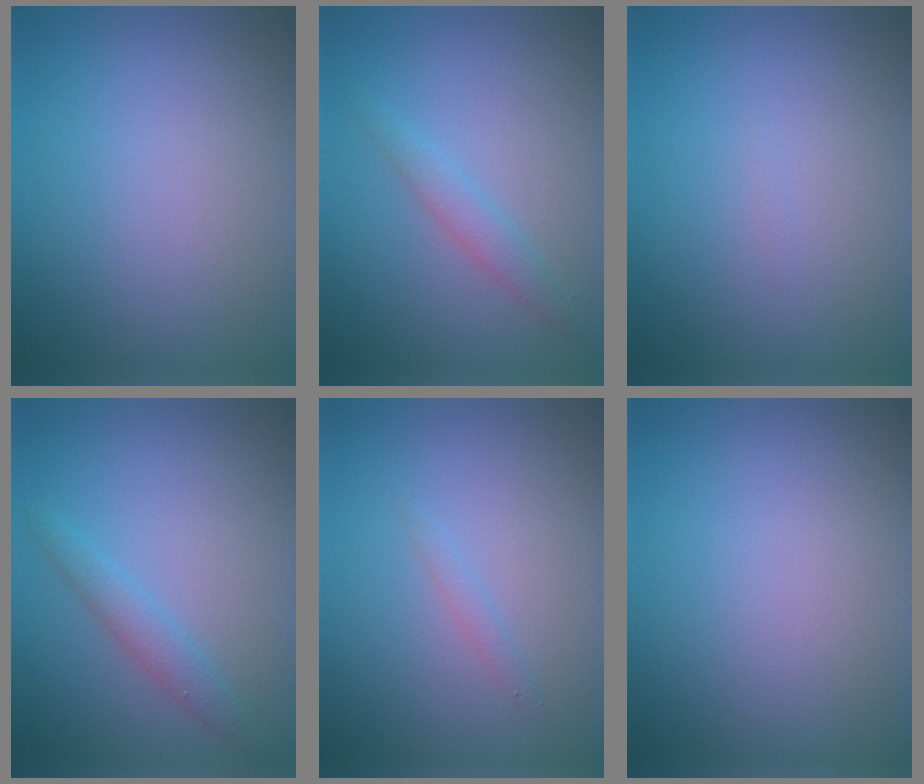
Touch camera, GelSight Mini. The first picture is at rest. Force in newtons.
{"total": 1.7, "press": 1.7, "slide": 0.0}
{"total": 0.0}
{"total": 1.9, "press": 1.9, "slide": 0.0}
{"total": 0.7, "press": 0.7, "slide": 0.1}
{"total": 0.0}